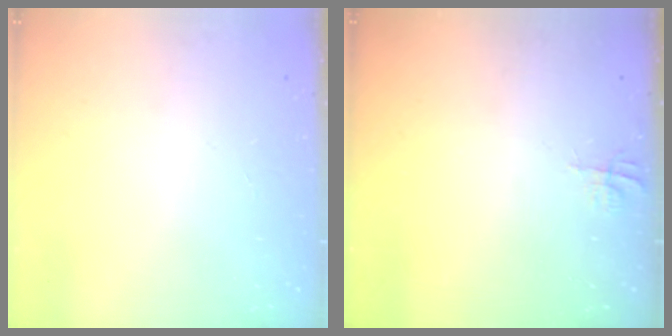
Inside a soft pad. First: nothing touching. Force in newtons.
{"total": 3.9, "press": 3.9, "slide": 0.4}